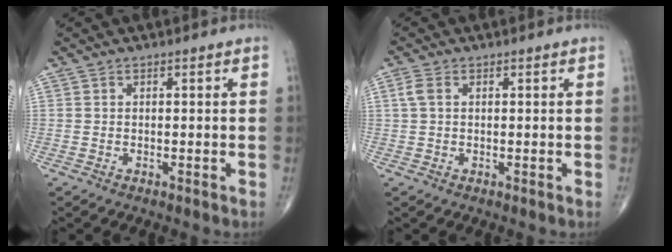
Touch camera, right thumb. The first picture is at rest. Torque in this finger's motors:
{"motor_torque": [-0.24, 0.31, 0.09, 0.14, 0.08]}